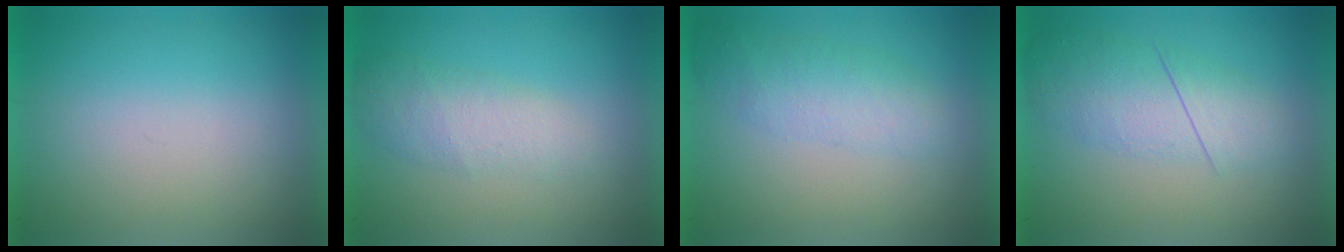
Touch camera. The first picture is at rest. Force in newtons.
{"total": 2.3}
{"total": 2.1}
{"total": 2.8}